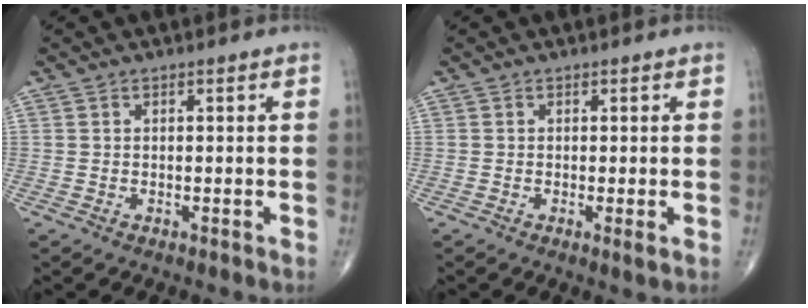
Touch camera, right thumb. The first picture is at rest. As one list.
[{"total": 1.3, "force": [-0.2, 0.1, 1.3], "torque": [-0.027, -0.007, -0.004]}]